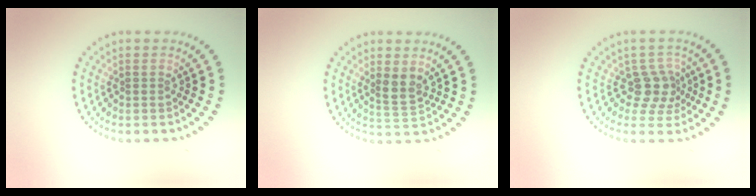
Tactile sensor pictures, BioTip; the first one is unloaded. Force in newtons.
{"total": 2.2, "press": 1.9, "slide": 1.0}
{"total": 2.8, "press": 2.2, "slide": 1.7}